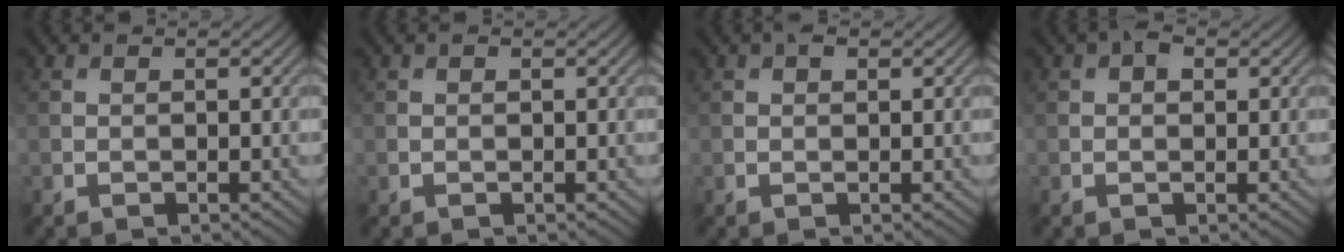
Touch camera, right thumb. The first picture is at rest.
{"total": 0.0}
{"total": 1.0, "force": [0.5, 0.5, 0.6], "torque": [-0.010, 0.000, 0.008]}
{"total": 1.7, "force": [0.7, 1.1, 1.1], "torque": [-0.016, 0.004, 0.006]}